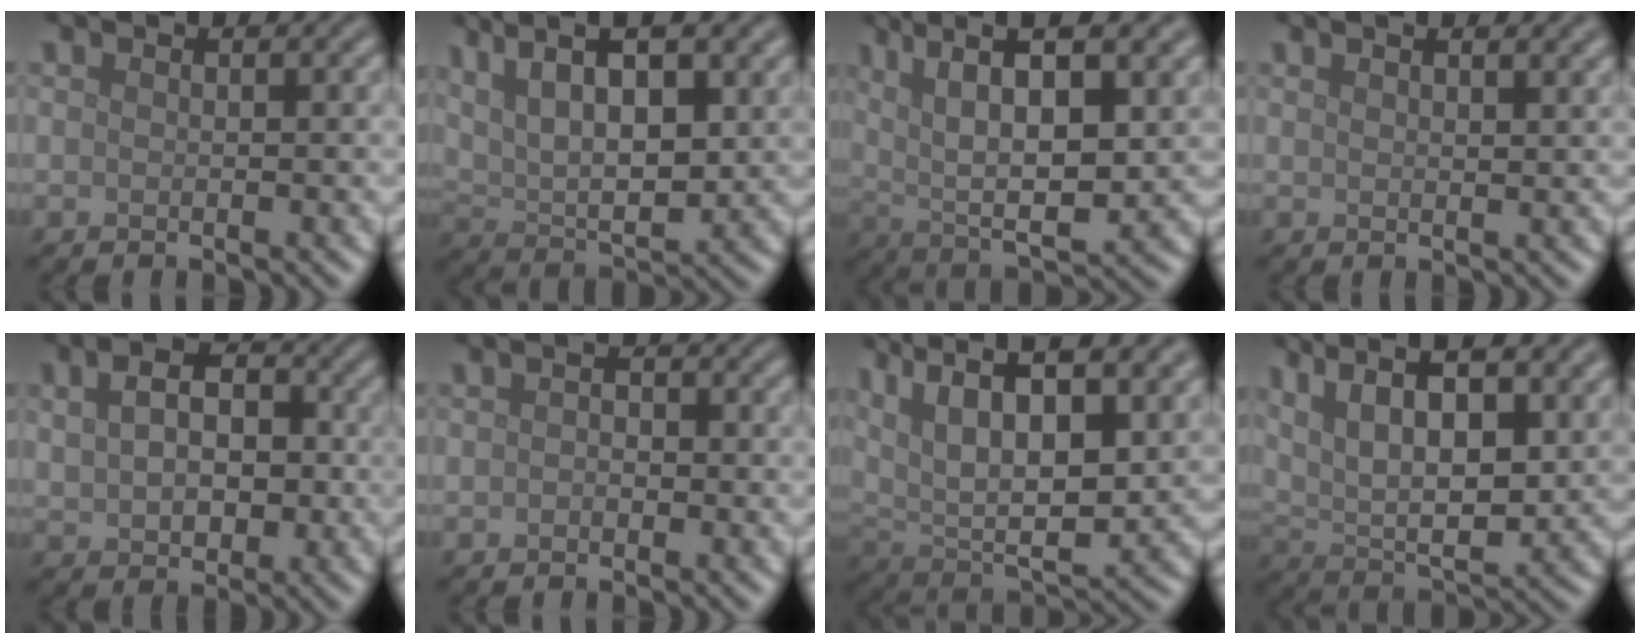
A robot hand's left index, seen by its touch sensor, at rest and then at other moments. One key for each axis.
{"total": 10.6, "fx": 5.5, "fy": 4.0, "fz": 8.1, "tx": -0.144, "ty": 0.012, "tz": 0.080}
{"total": 10.6, "fx": 4.4, "fy": 3.4, "fz": 9.0, "tx": -0.164, "ty": 0.002, "tz": 0.080}
{"total": 2.9, "fx": 2.0, "fy": 1.0, "fz": 1.8, "tx": -0.005, "ty": 0.012, "tz": 0.013}
{"total": 6.1, "fx": 0.9, "fy": 4.3, "fz": 4.2, "tx": -0.081, "ty": 0.006, "tz": 0.016}
{"total": 1.2, "fx": -0.2, "fy": 0.8, "fz": 0.8, "tx": -0.014, "ty": -0.001, "tz": -0.008}
{"total": 14.5, "fx": 6.8, "fy": 6.6, "fz": 11.0, "tx": -0.200, "ty": 0.020, "tz": 0.107}
{"total": 11.9, "fx": 5.5, "fy": 4.8, "fz": 9.3, "tx": -0.163, "ty": 0.012, "tz": 0.083}